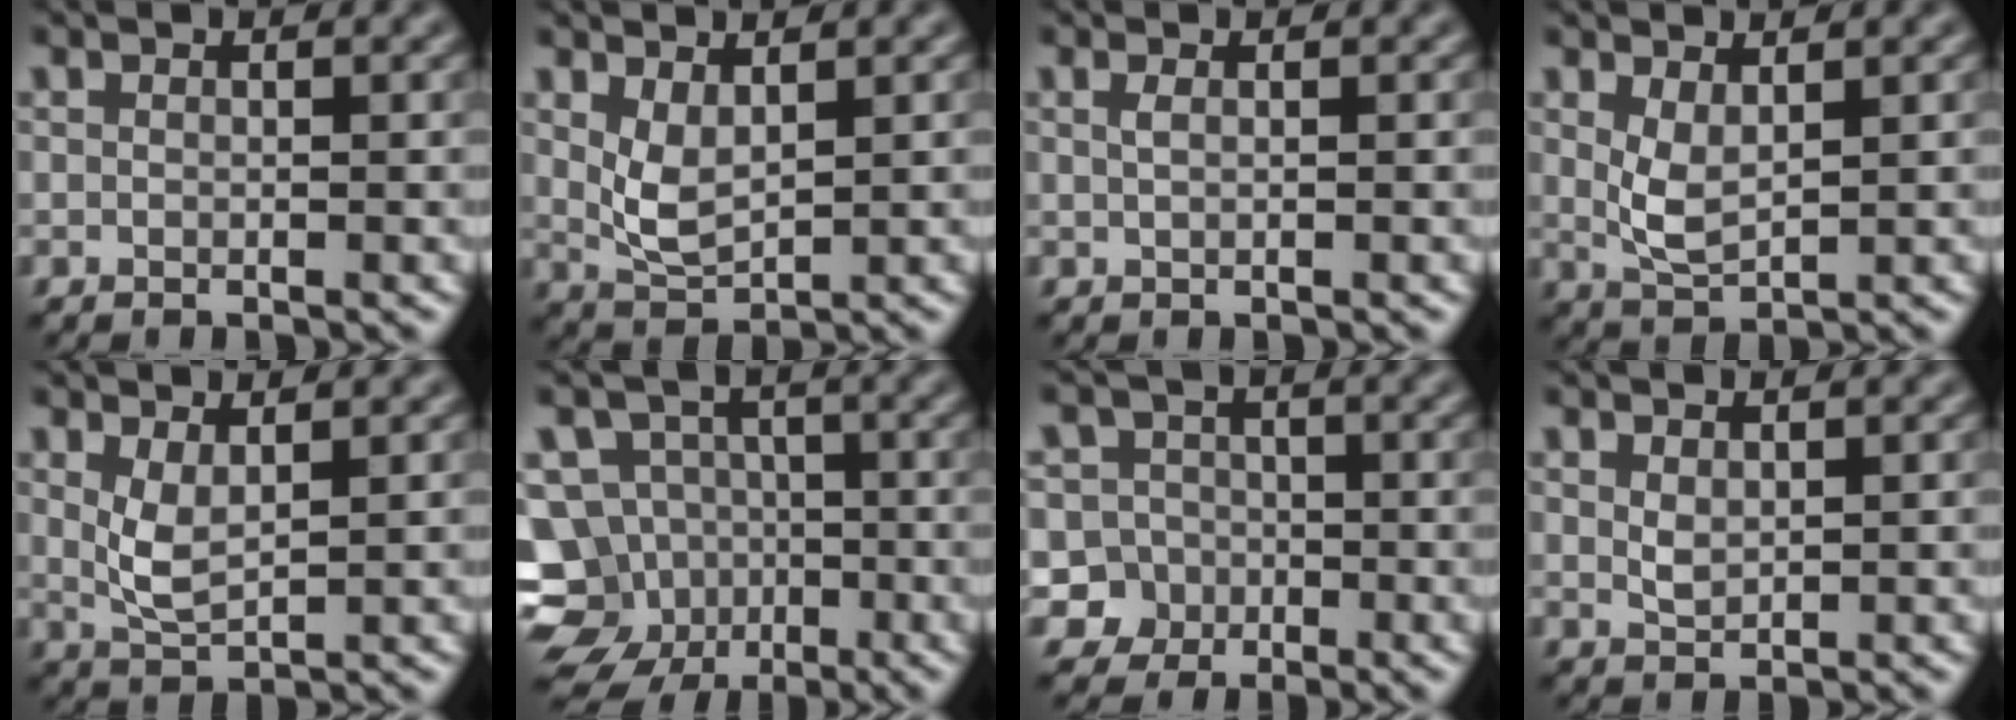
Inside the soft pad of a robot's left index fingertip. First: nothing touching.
{"total": 2.7, "force": [1.1, 1.2, 2.2], "torque": [-0.052, -0.006, 0.029]}
{"total": 0.9, "force": [0.3, 0.3, 0.8], "torque": [-0.012, 0.003, 0.005]}
{"total": 2.6, "force": [1.0, 1.0, 2.2], "torque": [-0.052, -0.005, 0.025]}
{"total": 2.5, "force": [1.0, 0.8, 2.1], "torque": [-0.050, -0.006, 0.026]}
{"total": 11.4, "force": [-4.9, 9.6, 3.7], "torque": [-0.056, -0.003, -0.099]}
{"total": 7.0, "force": [-2.3, 6.5, 0.9], "torque": [-0.001, 0.012, -0.073]}
{"total": 1.2, "force": [0.6, 0.7, 0.8], "torque": [-0.020, -0.002, 0.016]}